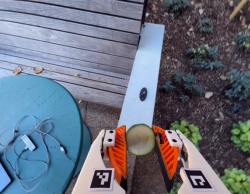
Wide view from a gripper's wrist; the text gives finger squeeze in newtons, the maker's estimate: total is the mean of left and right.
{"total": 13.2, "left": 14.1, "right": 12.4}